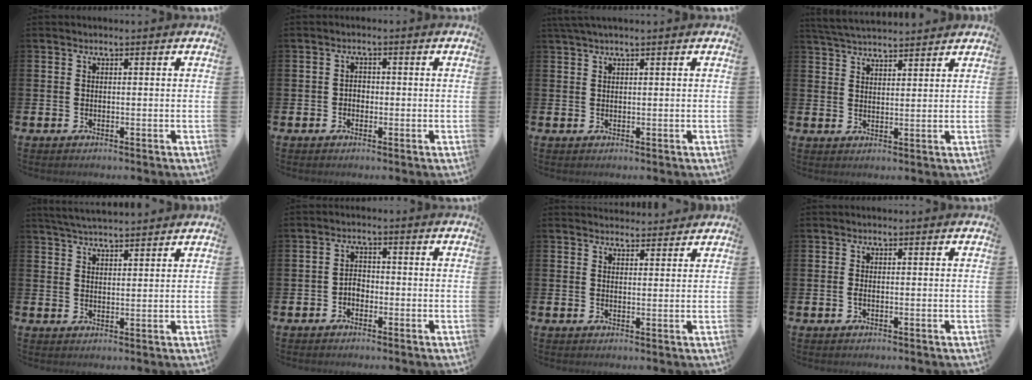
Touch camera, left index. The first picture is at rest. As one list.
[{"total": 1.5, "force": [-0.5, 1.2, 0.7], "torque": [0.000, 0.000, -0.014]}, {"total": 1.5, "force": [1.2, -0.1, 0.9], "torque": [-0.018, 0.003, 0.022]}, {"total": 4.1, "force": [4.1, 0.3, 0.3], "torque": [-0.011, -0.022, 0.074]}, {"total": 4.0, "force": [4.0, 0.2, 0.6], "torque": [-0.021, -0.016, 0.073]}, {"total": 2.0, "force": [-1.1, 1.3, 0.9], "torque": [-0.013, 0.005, -0.026]}, {"total": 2.7, "force": [2.6, 0.6, -0.2], "torque": [0.013, -0.017, 0.045]}, {"total": 0.6, "force": [-0.2, 0.2, 0.6], "torque": [-0.014, 0.001, -0.003]}]